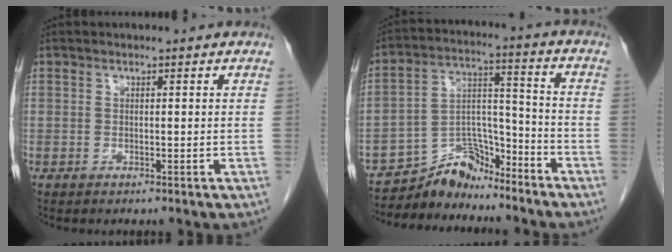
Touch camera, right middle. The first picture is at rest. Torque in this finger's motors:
{"motor_torque": [0.73, -1.26, 0.01, 0.01]}